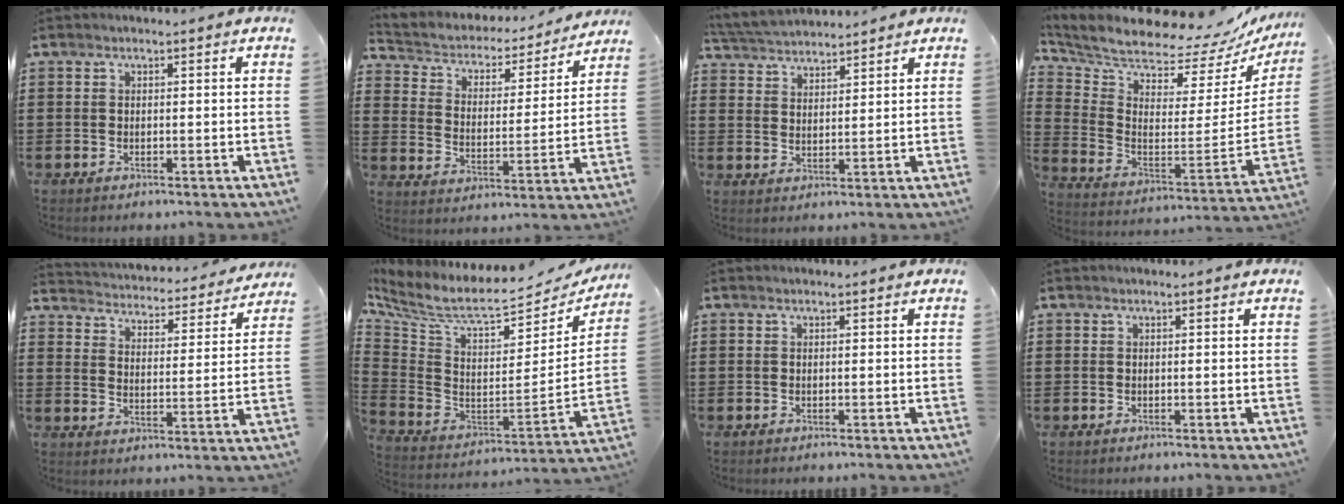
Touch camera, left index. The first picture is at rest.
{"total": 3.4, "force": [2.9, 1.5, 0.5], "torque": [-0.032, -0.026, 0.041]}
{"total": 4.2, "force": [4.2, 0.3, 0.4], "torque": [-0.025, -0.014, 0.077]}
{"total": 6.5, "force": [6.4, 0.5, 0.9], "torque": [-0.064, -0.079, 0.101]}
{"total": 3.4, "force": [3.3, 0.0, -0.1], "torque": [-0.022, -0.033, 0.050]}
{"total": 6.9, "force": [5.4, 1.7, 3.9], "torque": [-0.104, -0.055, 0.087]}
{"total": 0.0}
{"total": 0.0}